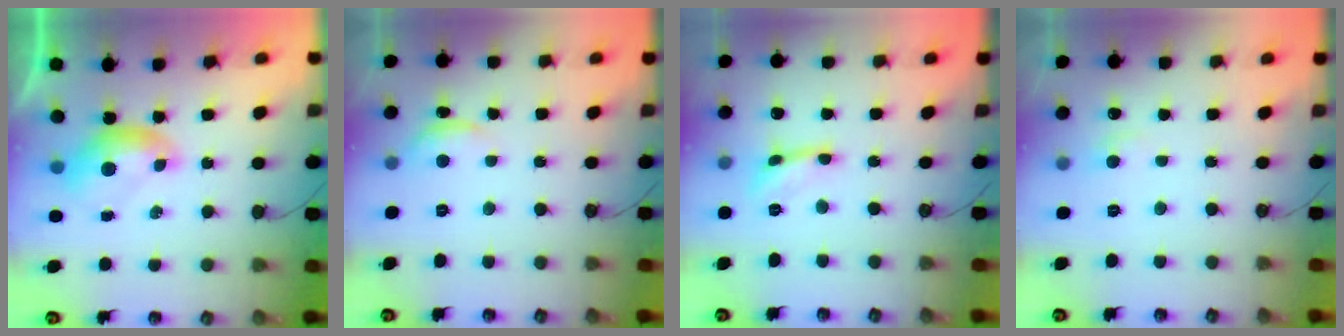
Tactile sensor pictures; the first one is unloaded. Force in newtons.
{"total": 1.1, "press": 0.9, "slide": 0.7}
{"total": 0.9, "press": 0.8, "slide": 0.1}
{"total": 0.7, "press": 0.1, "slide": 0.7}